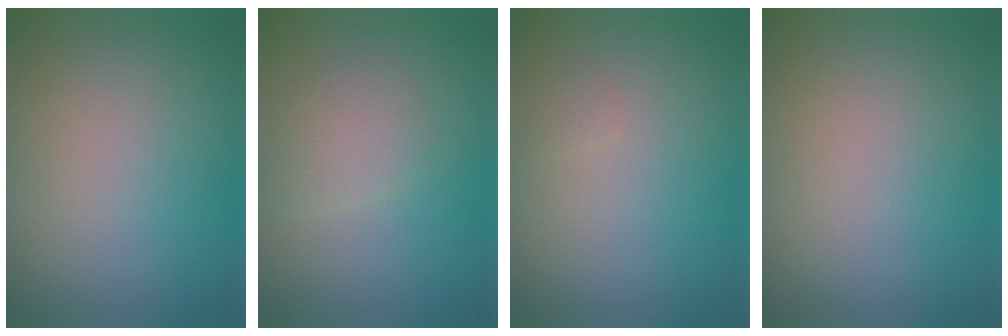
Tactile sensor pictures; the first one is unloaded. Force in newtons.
{"total": 1.9, "press": 1.9, "slide": 0.1}
{"total": 0.5, "press": 0.5, "slide": 0.0}
{"total": 0.0}